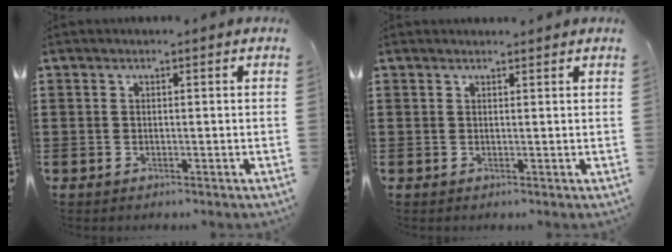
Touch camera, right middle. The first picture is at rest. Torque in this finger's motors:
{"motor_torque": [-0.01, 0.00, 0.00, 0.00]}